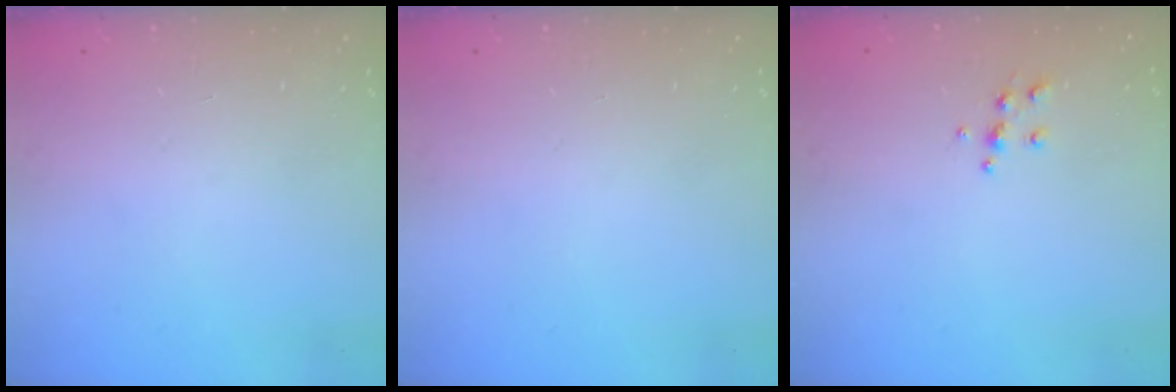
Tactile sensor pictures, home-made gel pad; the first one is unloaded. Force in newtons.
{"total": 0.0}
{"total": 5.5, "press": 5.4, "slide": 0.6}